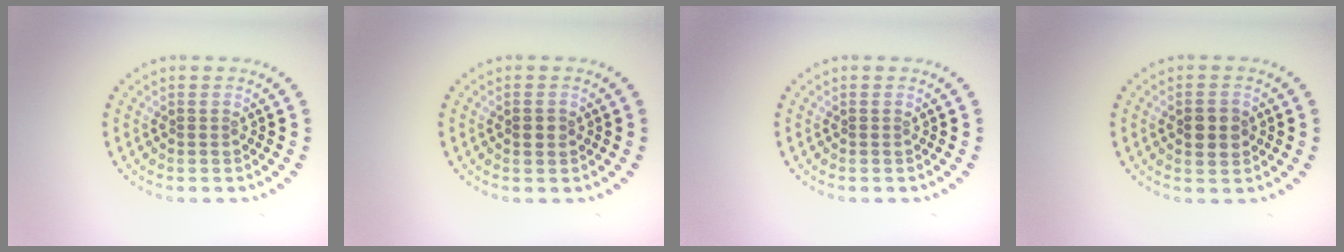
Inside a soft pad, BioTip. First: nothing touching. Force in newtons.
{"total": 1.3, "press": 1.3, "slide": 0.0}
{"total": 0.0}
{"total": 2.9, "press": 2.9, "slide": 0.0}